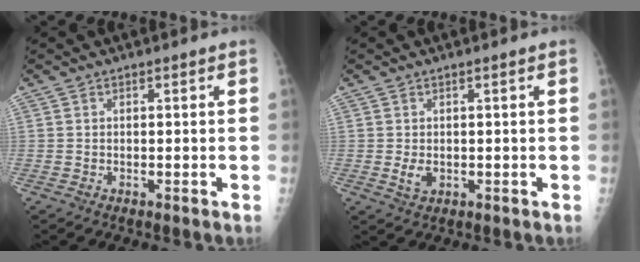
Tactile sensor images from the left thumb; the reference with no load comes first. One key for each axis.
{"total": 2.0, "fx": -0.2, "fy": 1.4, "fz": 1.5, "tx": -0.017, "ty": -0.002, "tz": 0.000}